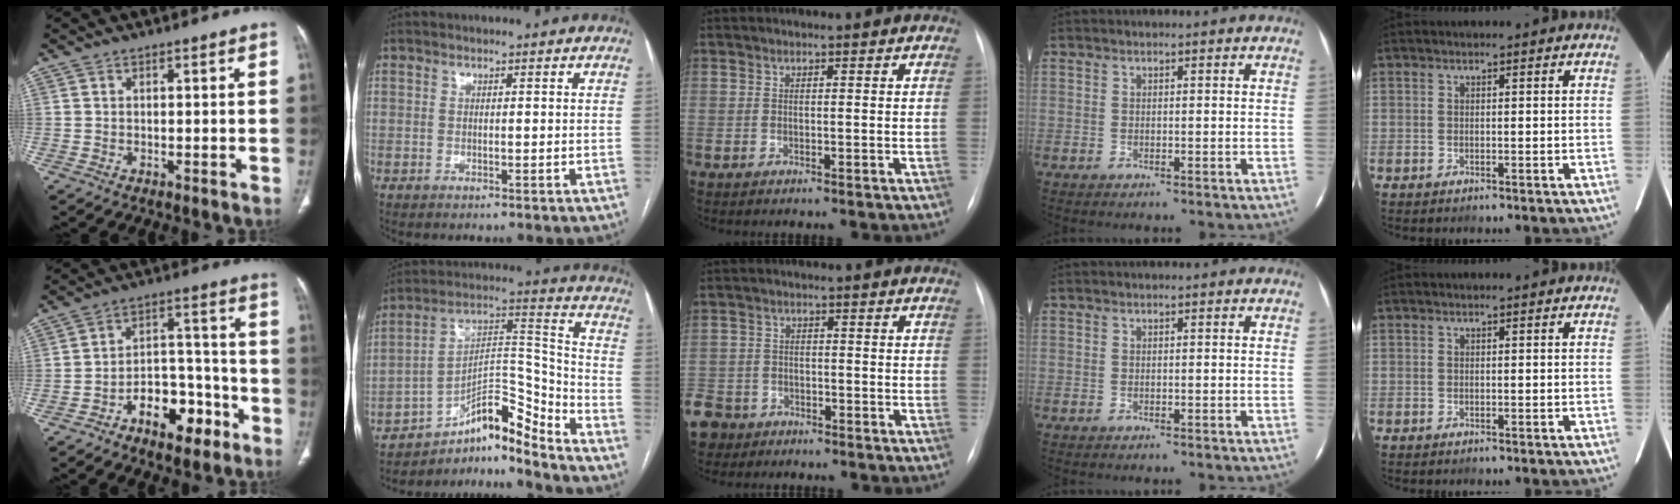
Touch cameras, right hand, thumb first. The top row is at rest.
{"thumb": {"total": 11.9, "force": [-6.7, 6.5, 7.3], "torque": [-0.082, 0.065, -0.104]}, "index": {"total": 10.2, "force": [-9.3, 1.4, 4.1], "torque": [-0.061, 0.064, -0.153]}, "middle": {"total": 8.3, "force": [-5.6, 6.1, 1.4], "torque": [-0.059, -0.004, -0.098]}}